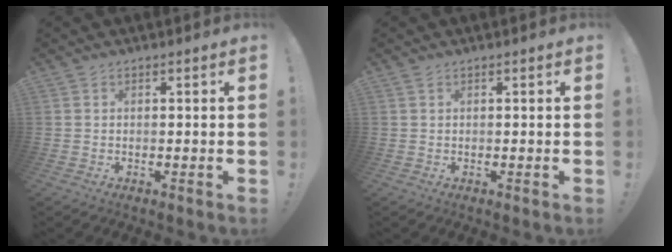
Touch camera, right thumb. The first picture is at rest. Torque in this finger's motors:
{"motor_torque": [-0.01, 0.16, 0.12, -0.08, 0.04]}